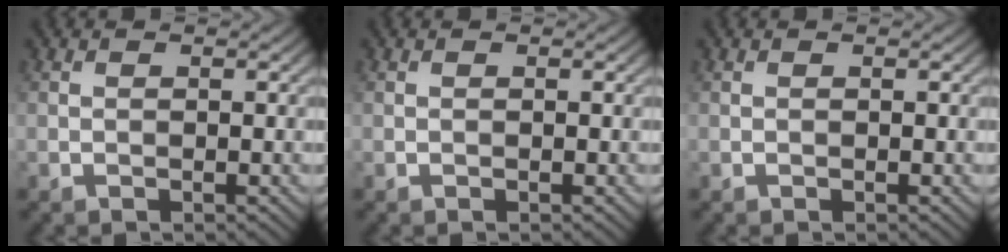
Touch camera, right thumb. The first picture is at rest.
{"total": 0.0}
{"total": 0.0}